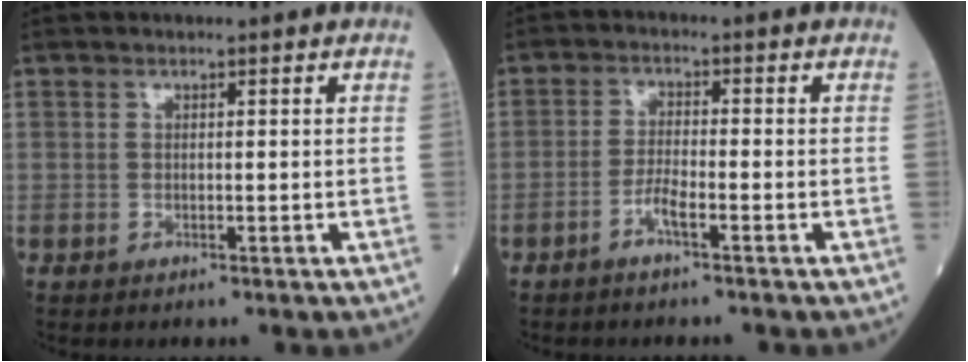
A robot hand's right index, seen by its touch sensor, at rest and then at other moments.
{"total": 2.8, "force": [-1.8, 0.1, 2.1], "torque": [-0.043, 0.002, -0.038]}